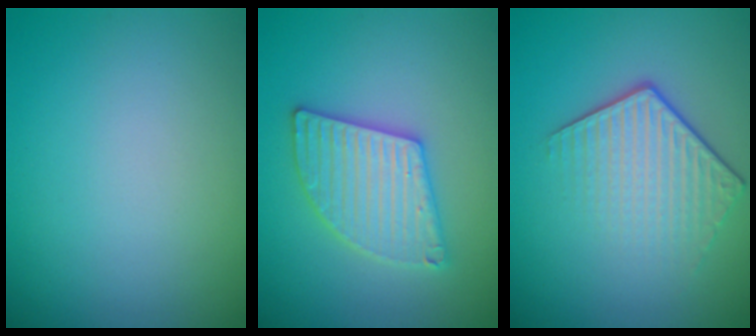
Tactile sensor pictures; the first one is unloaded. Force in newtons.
{"total": 4.9, "press": 4.9, "slide": 0.5}
{"total": 4.3, "press": 3.0, "slide": 3.0}